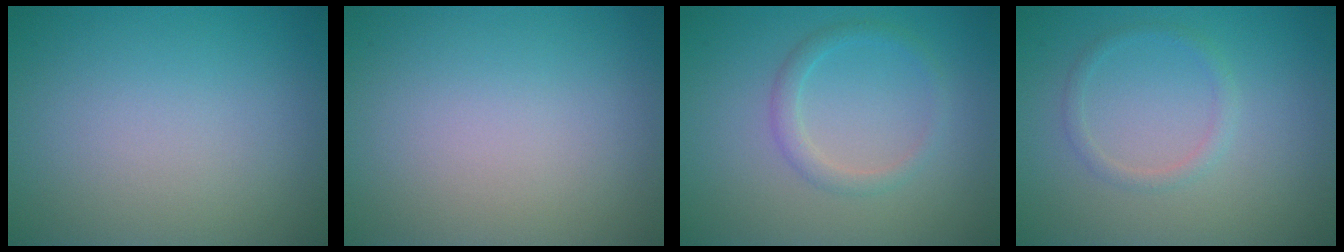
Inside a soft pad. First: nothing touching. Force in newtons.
{"total": 0.0}
{"total": 1.7, "press": 1.7, "slide": 0.1}
{"total": 1.3, "press": 1.2, "slide": 0.0}